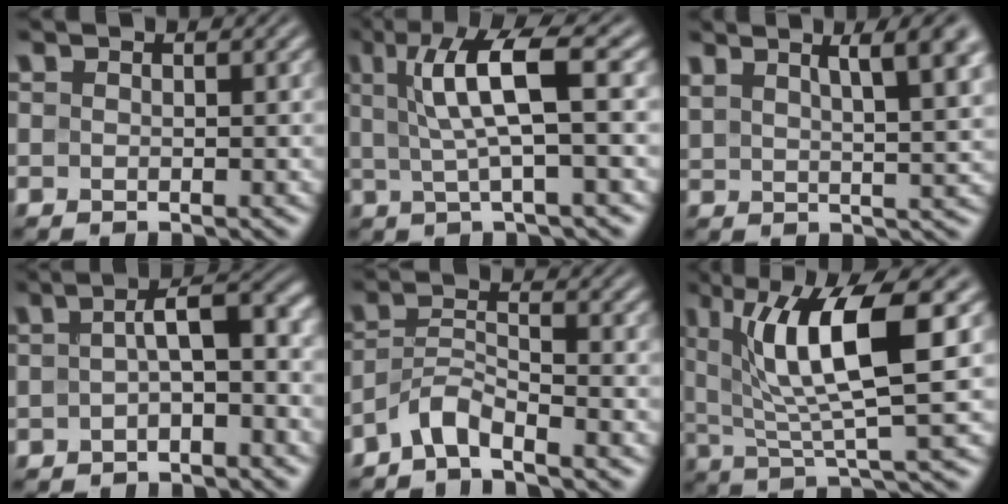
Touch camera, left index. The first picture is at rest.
{"total": 6.7, "force": [1.6, 1.3, 6.4], "torque": [-0.115, 0.007, 0.026]}
{"total": 8.0, "force": [4.2, 2.7, 6.3], "torque": [-0.056, 0.023, 0.056]}
{"total": 4.7, "force": [-0.2, 1.6, 4.4], "torque": [-0.063, 0.010, -0.009]}
{"total": 2.9, "force": [-2.4, 0.5, 1.5], "torque": [-0.030, 0.007, -0.058]}
{"total": 9.2, "force": [2.8, 2.2, 8.5], "torque": [-0.138, -0.004, 0.051]}